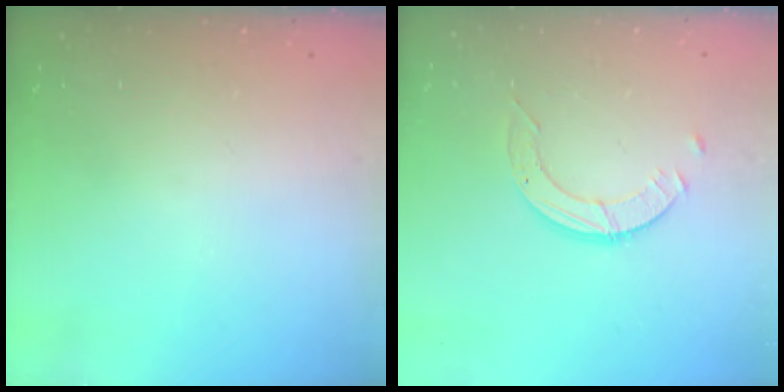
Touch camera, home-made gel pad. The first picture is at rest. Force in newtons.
{"total": 3.6, "press": 3.6, "slide": 0.4}